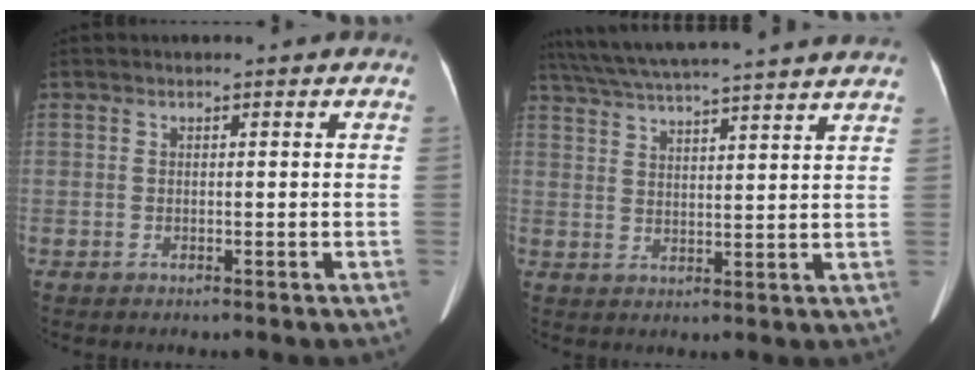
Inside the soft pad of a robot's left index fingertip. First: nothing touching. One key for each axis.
{"total": 21.7, "fx": 19.6, "fy": 0.0, "fz": 9.3, "tx": -0.166, "ty": 0.017, "tz": 0.270}